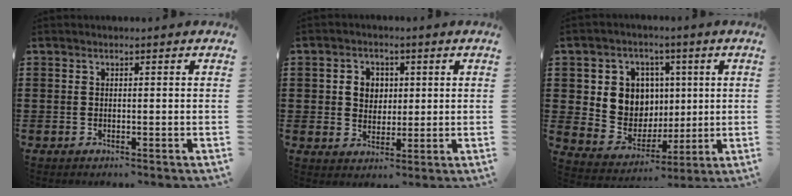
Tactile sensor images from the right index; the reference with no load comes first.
{"total": 3.8, "force": [0.7, 3.4, 1.7], "torque": [-0.047, 0.013, 0.008]}
{"total": 8.3, "force": [1.8, 7.7, 2.4], "torque": [-0.073, -0.003, 0.037]}